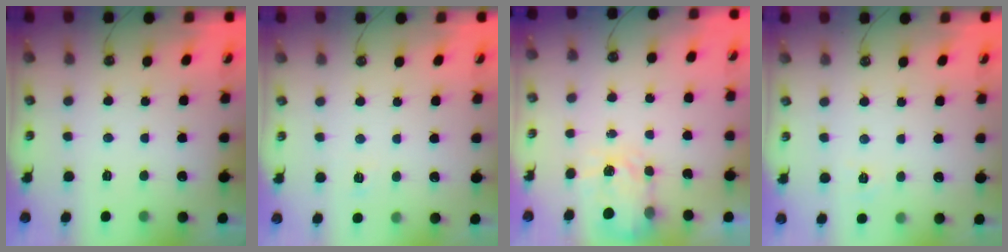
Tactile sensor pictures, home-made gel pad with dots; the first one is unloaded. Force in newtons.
{"total": 2.6, "press": 2.6, "slide": 0.2}
{"total": 3.9, "press": 3.8, "slide": 0.6}
{"total": 3.8, "press": 3.8, "slide": 0.3}